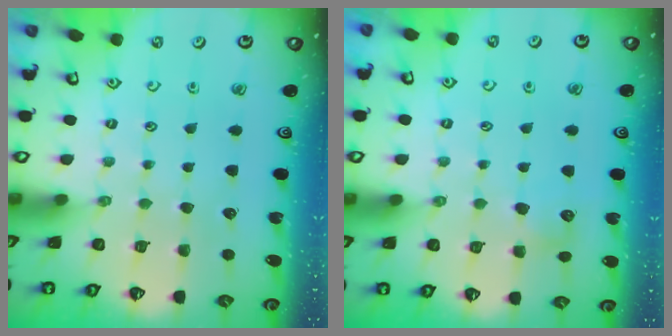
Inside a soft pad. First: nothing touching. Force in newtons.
{"total": 6.3, "press": 6.3, "slide": 0.9}